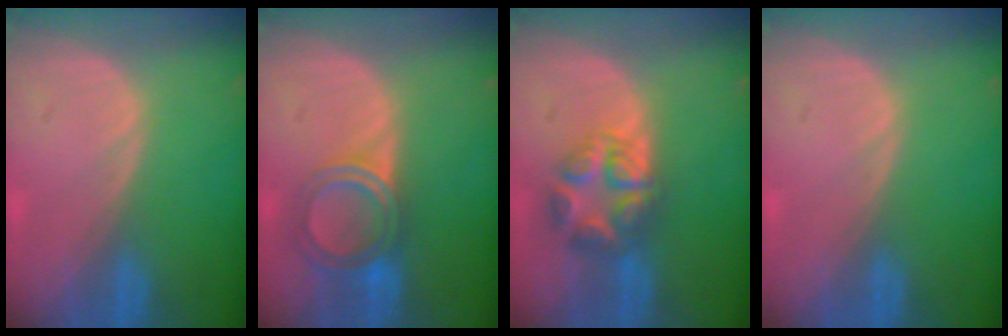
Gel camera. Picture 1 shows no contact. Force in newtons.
{"total": 6.0, "press": 5.4, "slide": 2.6}
{"total": 6.3, "press": 6.3, "slide": 0.2}
{"total": 0.0}